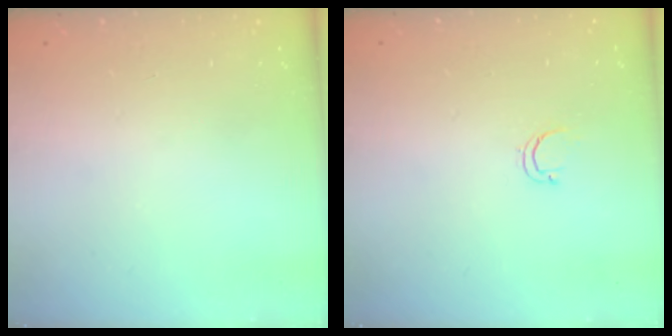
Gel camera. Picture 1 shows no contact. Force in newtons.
{"total": 3.5, "press": 3.4, "slide": 0.8}